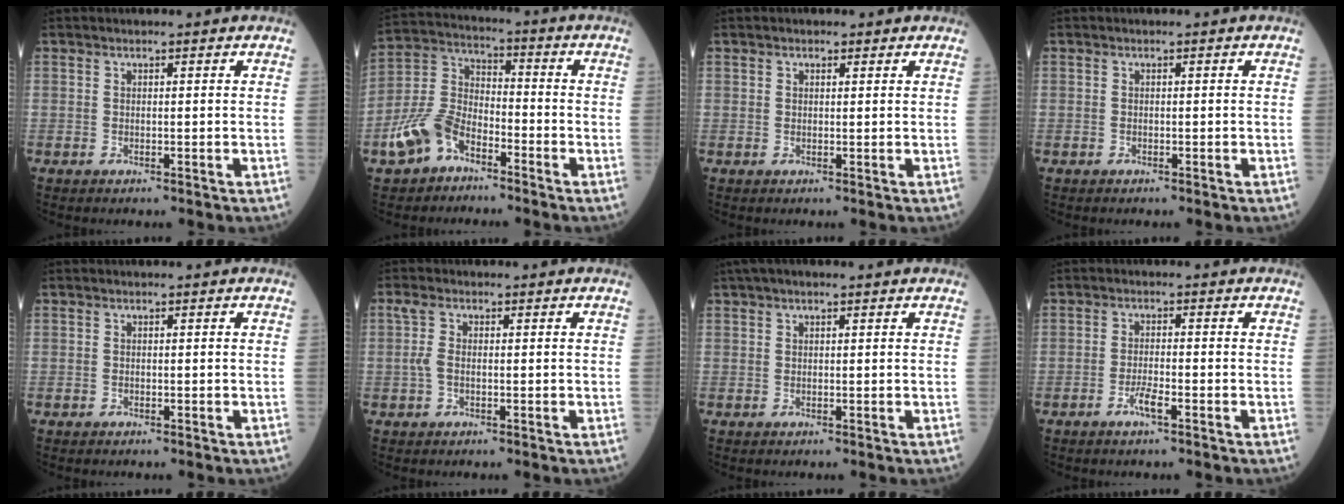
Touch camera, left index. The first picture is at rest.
{"total": 9.4, "force": [-5.7, 5.2, 5.4], "torque": [-0.135, 0.010, -0.115]}
{"total": 1.3, "force": [0.7, 1.1, 0.0], "torque": [0.007, 0.002, 0.009]}
{"total": 0.0}
{"total": 0.0}
{"total": 2.5, "force": [-0.1, 1.3, 2.2], "torque": [-0.062, 0.008, -0.003]}
{"total": 3.5, "force": [2.5, 1.1, 2.3], "torque": [-0.044, 0.039, 0.045]}
{"total": 2.6, "force": [-1.6, 0.2, 2.1], "torque": [-0.044, -0.001, -0.028]}